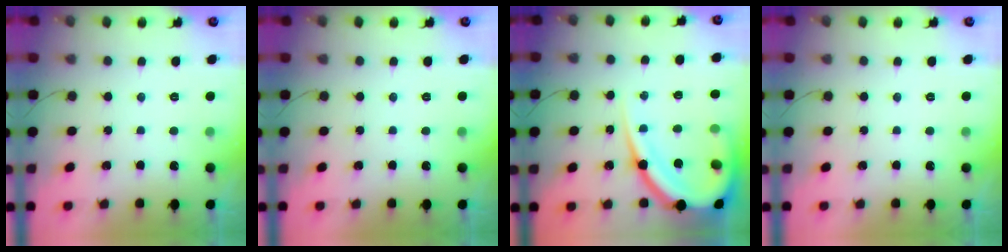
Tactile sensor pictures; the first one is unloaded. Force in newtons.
{"total": 0.0}
{"total": 19.8, "press": 19.7, "slide": 1.7}
{"total": 0.0}